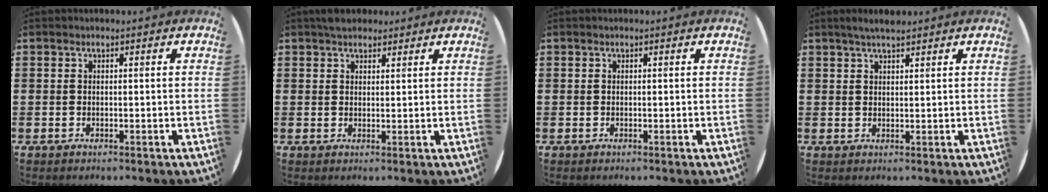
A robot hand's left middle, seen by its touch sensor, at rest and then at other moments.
{"total": 2.3, "force": [2.1, 1.0, 0.3], "torque": [-0.001, 0.003, 0.039]}
{"total": 0.0}
{"total": 2.4, "force": [2.0, 0.3, 1.2], "torque": [-0.024, 0.005, 0.036]}